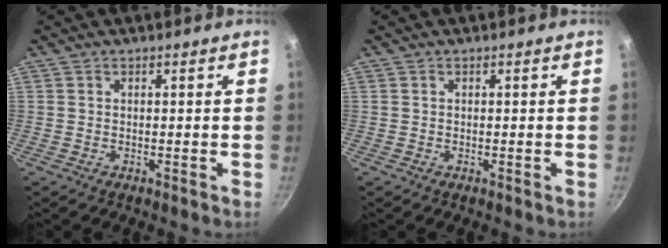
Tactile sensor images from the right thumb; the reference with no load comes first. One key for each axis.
{"total": 0.0}